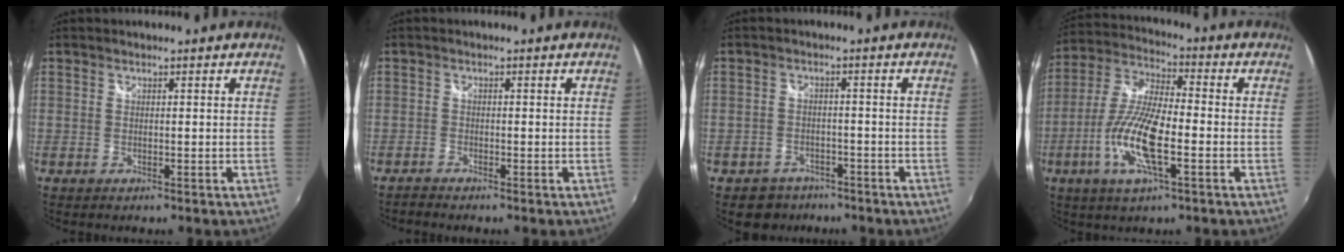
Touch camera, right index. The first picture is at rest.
{"total": 1.3, "force": [-1.3, 0.0, 0.1], "torque": [-0.010, -0.005, -0.028]}
{"total": 5.4, "force": [-3.9, 3.6, 0.4], "torque": [-0.029, 0.014, -0.062]}
{"total": 13.3, "force": [-4.2, 3.4, 12.2], "torque": [-0.256, -0.006, -0.085]}